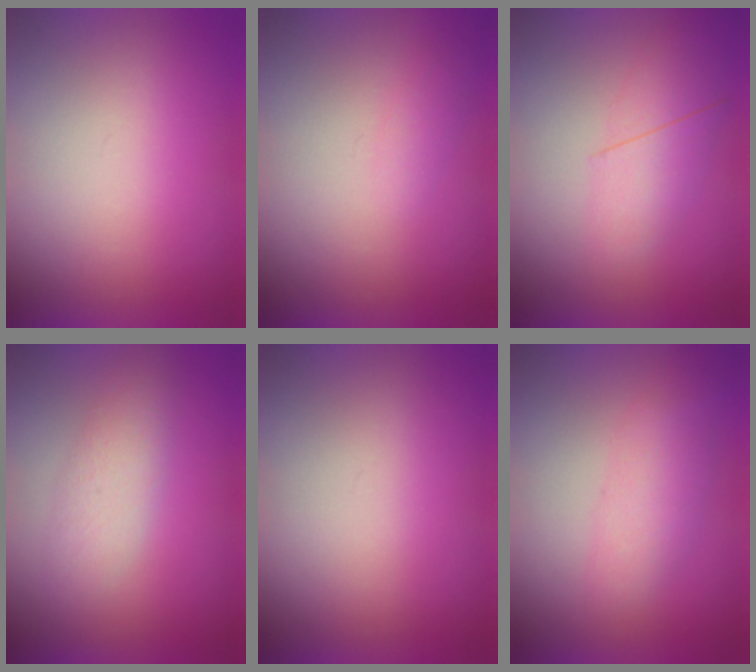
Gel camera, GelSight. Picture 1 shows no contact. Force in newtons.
{"total": 1.2}
{"total": 2.2}
{"total": 1.8}
{"total": 0.0}
{"total": 2.3}